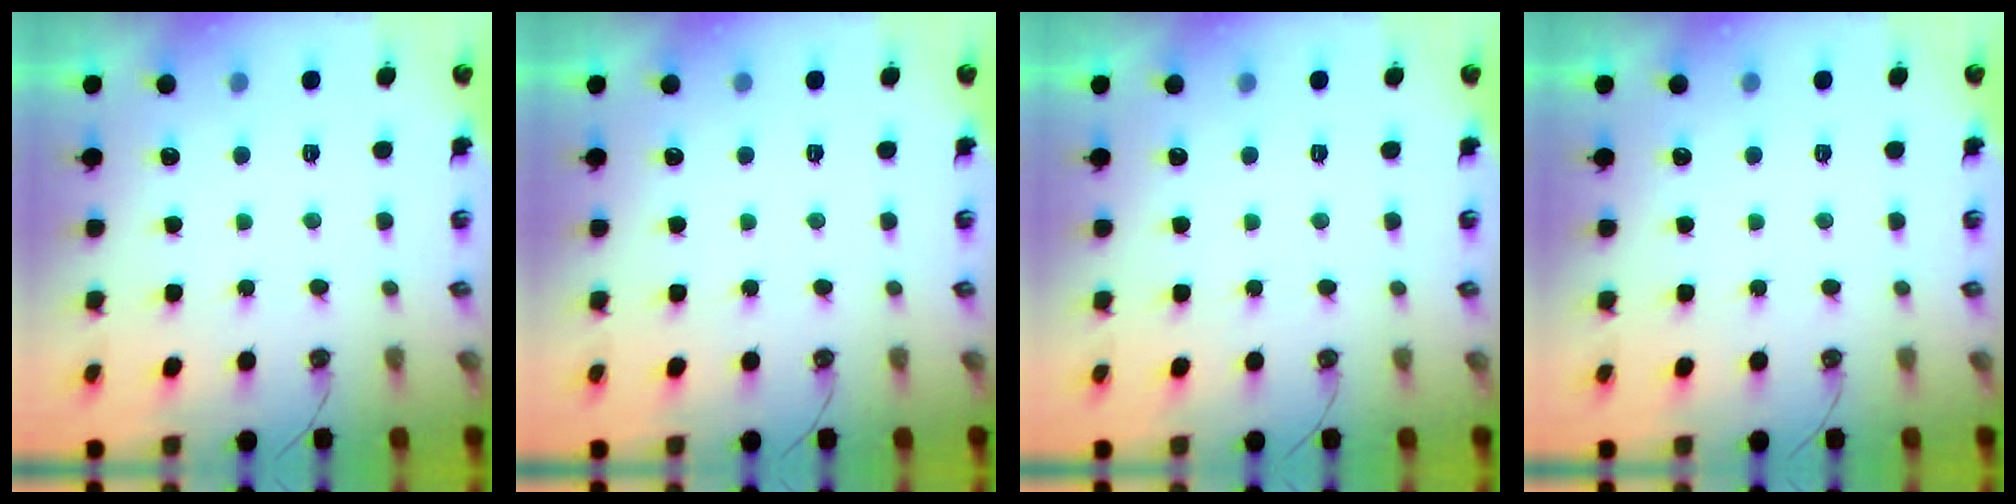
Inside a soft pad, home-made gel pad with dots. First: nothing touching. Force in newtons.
{"total": 0.0}
{"total": 0.0}
{"total": 0.0}